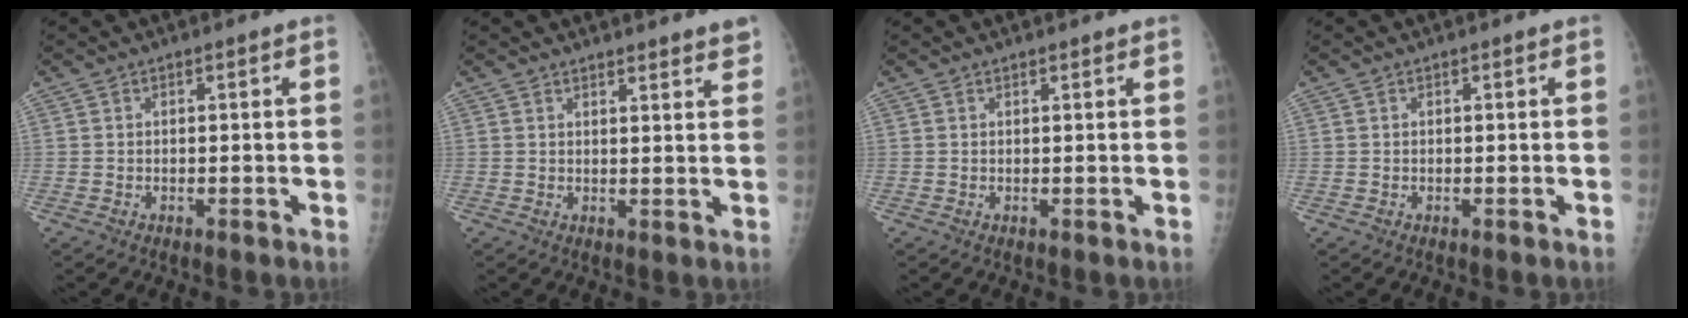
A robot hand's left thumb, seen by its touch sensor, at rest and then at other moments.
{"total": 5.4, "force": [4.8, 0.9, 2.2], "torque": [-0.011, -0.021, 0.050]}
{"total": 0.8, "force": [0.8, 0.1, 0.3], "torque": [-0.002, -0.001, 0.012]}
{"total": 0.0}